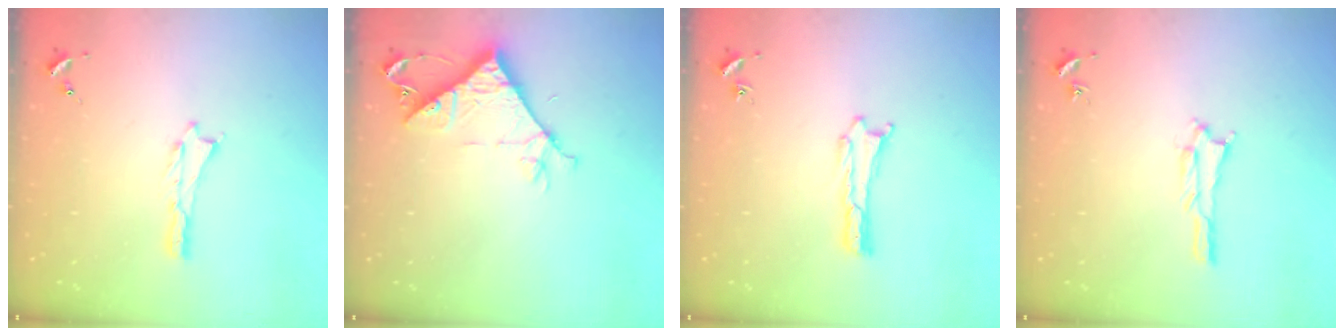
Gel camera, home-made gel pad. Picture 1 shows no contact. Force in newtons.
{"total": 8.3, "press": 8.3, "slide": 0.8}
{"total": 0.0}
{"total": 1.7, "press": 1.7, "slide": 0.2}